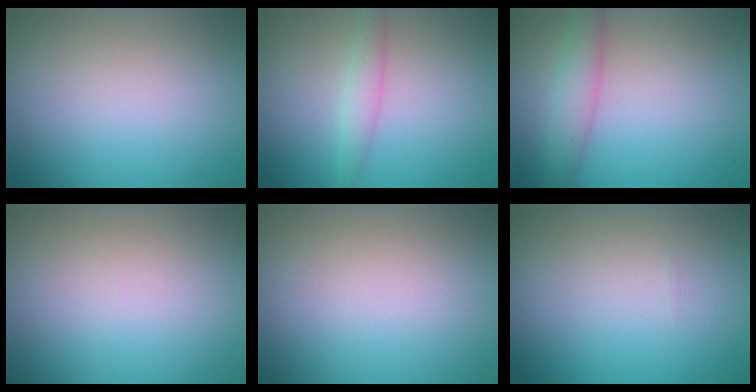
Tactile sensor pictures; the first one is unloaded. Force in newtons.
{"total": 1.7, "press": 1.7, "slide": 0.0}
{"total": 2.7, "press": 2.7, "slide": 0.1}
{"total": 0.0}
{"total": 0.0}
{"total": 0.0}